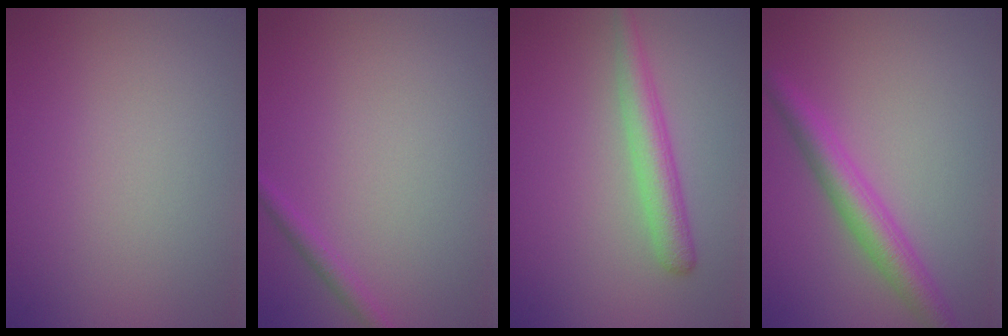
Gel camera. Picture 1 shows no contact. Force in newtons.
{"total": 1.1, "press": 1.1, "slide": 0.0}
{"total": 2.8, "press": 2.7, "slide": 0.2}
{"total": 3.7, "press": 3.7, "slide": 0.1}